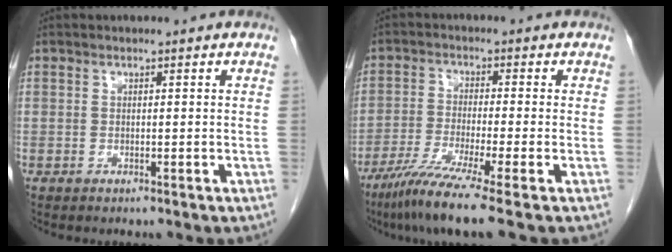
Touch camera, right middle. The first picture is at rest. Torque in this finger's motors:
{"motor_torque": [1.22, -0.92, 0.38, 0.13]}